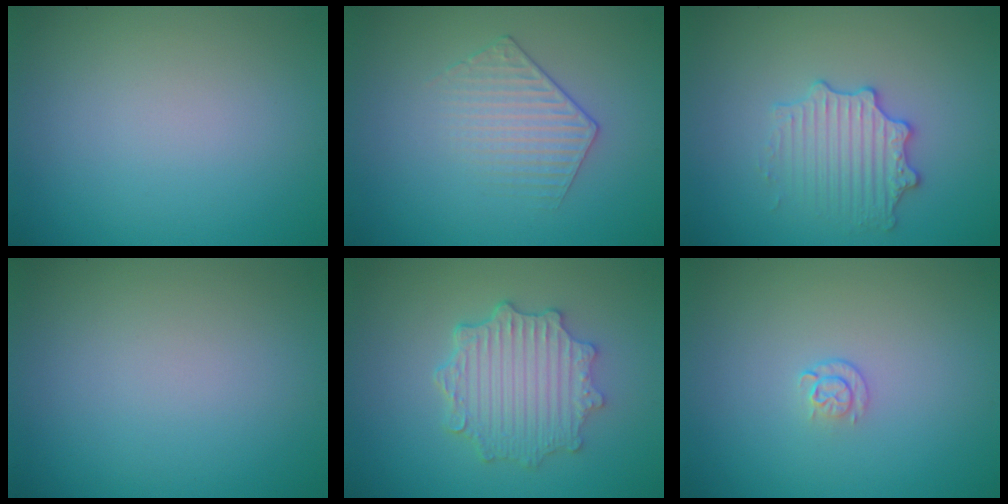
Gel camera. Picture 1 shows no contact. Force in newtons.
{"total": 1.9, "press": 1.4, "slide": 1.3}
{"total": 2.9, "press": 2.8, "slide": 0.5}
{"total": 0.0}
{"total": 4.9, "press": 3.9, "slide": 2.9}
{"total": 1.1, "press": 0.6, "slide": 0.9}